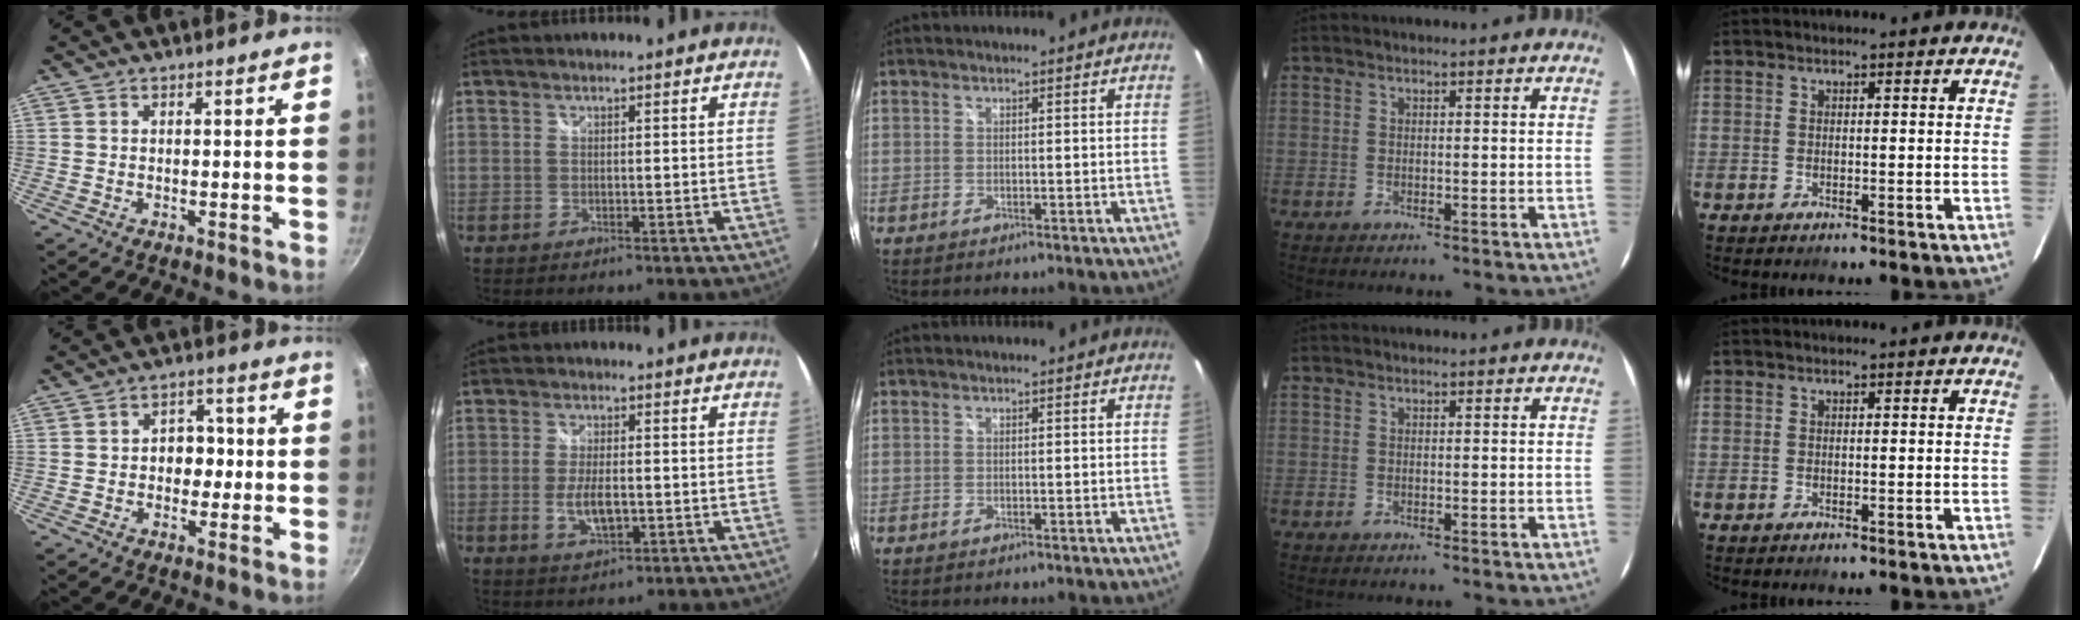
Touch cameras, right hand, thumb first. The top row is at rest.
{"thumb": {"total": 5.4, "force": [-0.3, 4.3, 3.2], "torque": [0.000, 0.011, -0.008]}, "index": {"total": 5.7, "force": [-1.3, 2.3, 5.1], "torque": [-0.103, -0.008, -0.020]}}